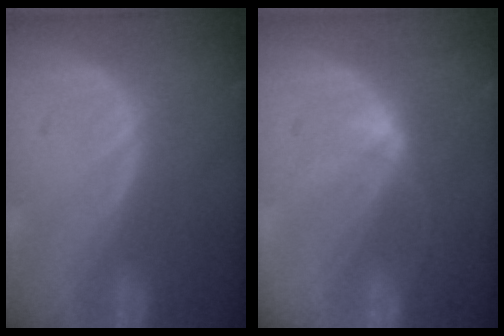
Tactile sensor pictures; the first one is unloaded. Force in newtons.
{"total": 3.2, "press": 2.8, "slide": 1.6}